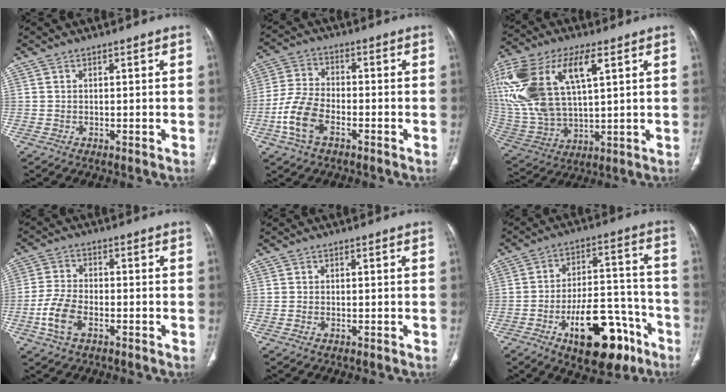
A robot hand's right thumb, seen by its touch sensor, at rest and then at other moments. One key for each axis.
{"total": 9.5, "fx": -4.0, "fy": 5.2, "fz": 6.8, "tx": -0.150, "ty": 0.020, "tz": -0.080}
{"total": 26.0, "fx": 8.7, "fy": 12.7, "fz": 21.0, "tx": -0.474, "ty": 0.002, "tz": 0.168}
{"total": 7.4, "fx": -3.1, "fy": 4.0, "fz": 5.4, "tx": -0.119, "ty": 0.013, "tz": -0.062}
{"total": 0.7, "fx": -0.4, "fy": 0.4, "fz": 0.5, "tx": -0.014, "ty": 0.006, "tz": -0.005}
{"total": 19.0, "fx": -9.9, "fy": 8.7, "fz": 13.7, "tx": -0.177, "ty": 0.072, "tz": -0.141}